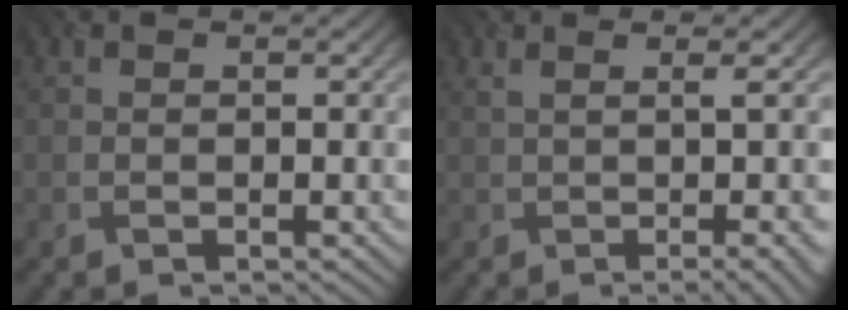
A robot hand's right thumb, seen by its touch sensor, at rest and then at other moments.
{"total": 6.9, "force": [0.1, 1.8, 6.7], "torque": [-0.074, 0.011, 0.006]}